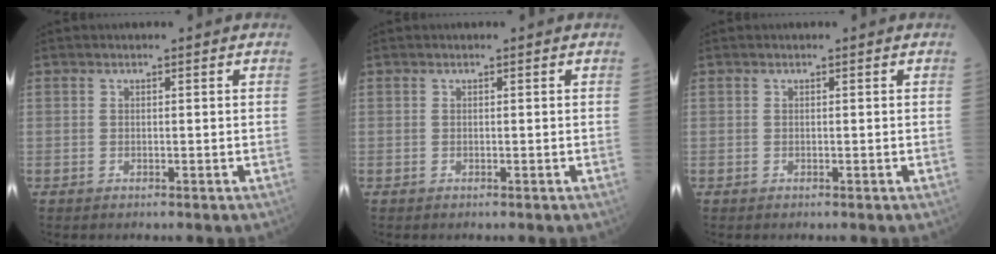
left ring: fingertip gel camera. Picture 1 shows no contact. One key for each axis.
{"total": 0.0}
{"total": 0.0}